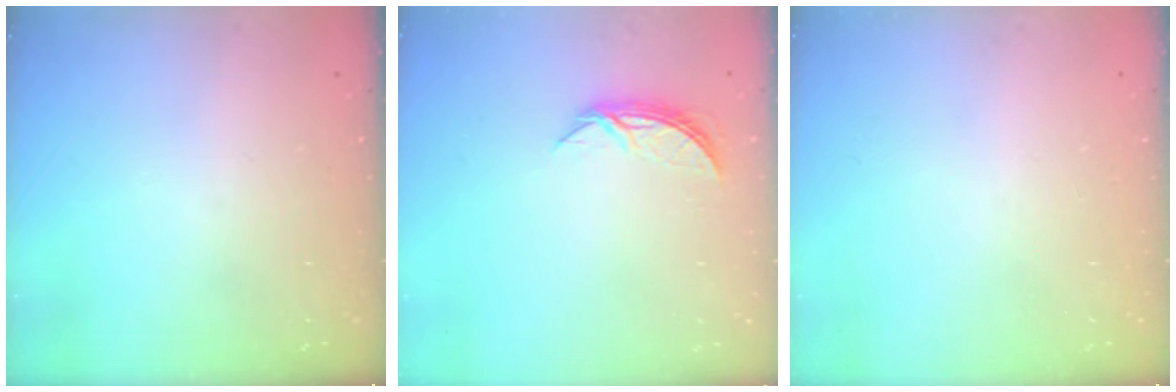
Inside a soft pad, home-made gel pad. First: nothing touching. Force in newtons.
{"total": 5.6, "press": 5.6, "slide": 0.5}
{"total": 0.0}